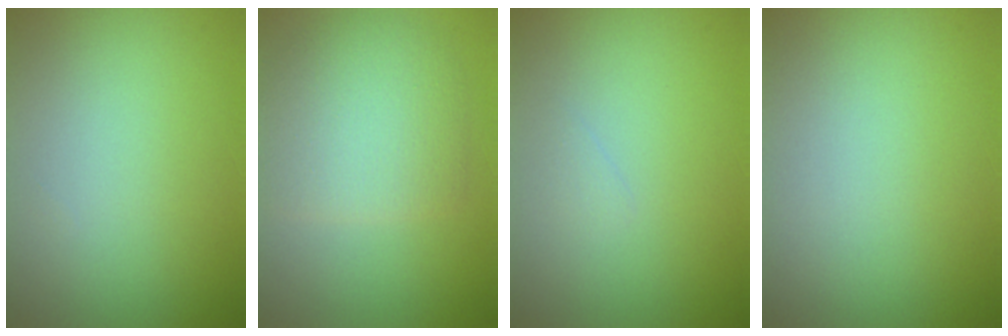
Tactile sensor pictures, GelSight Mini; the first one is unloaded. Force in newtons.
{"total": 5.2, "press": 5.2, "slide": 0.1}
{"total": 0.6, "press": 0.6, "slide": 0.0}
{"total": 0.0}